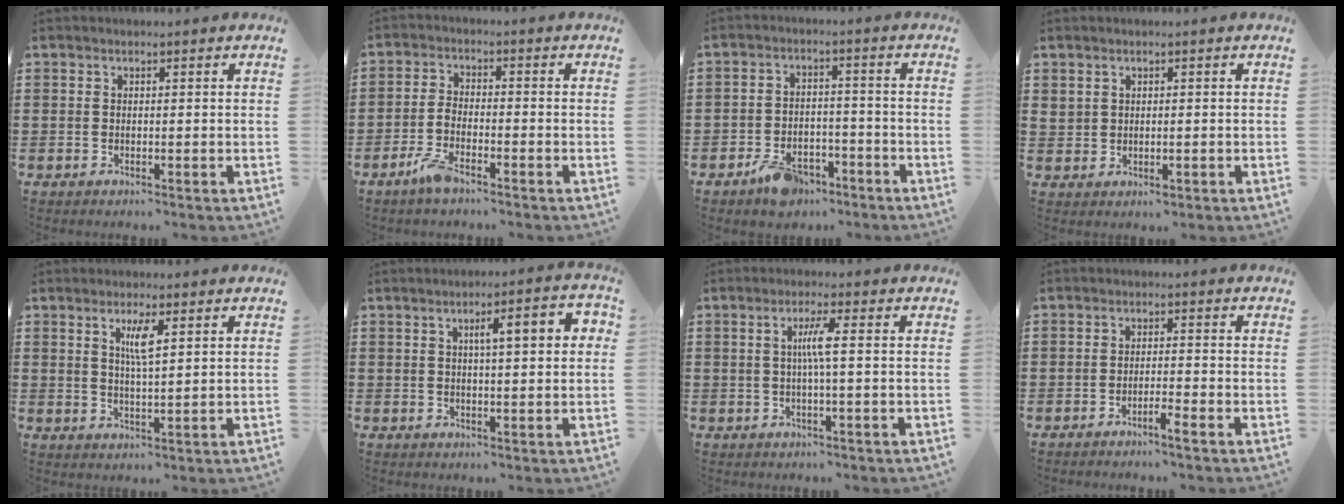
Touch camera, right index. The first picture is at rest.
{"total": 4.0, "force": [-2.8, 1.2, 2.7], "torque": [-0.073, -0.002, -0.060]}
{"total": 4.9, "force": [-3.7, 2.5, 1.9], "torque": [-0.037, 0.015, -0.070]}
{"total": 1.3, "force": [0.6, 1.0, 0.6], "torque": [-0.013, 0.005, 0.010]}
{"total": 3.8, "force": [1.6, 0.7, 3.3], "torque": [-0.063, 0.002, 0.022]}
{"total": 5.1, "force": [1.2, 1.0, 4.9], "torque": [-0.078, 0.002, 0.011]}
{"total": 3.6, "force": [0.1, -0.1, 3.6], "torque": [-0.068, -0.003, -0.004]}
{"total": 2.0, "force": [-1.7, -0.2, 1.0], "torque": [-0.019, 0.000, -0.032]}